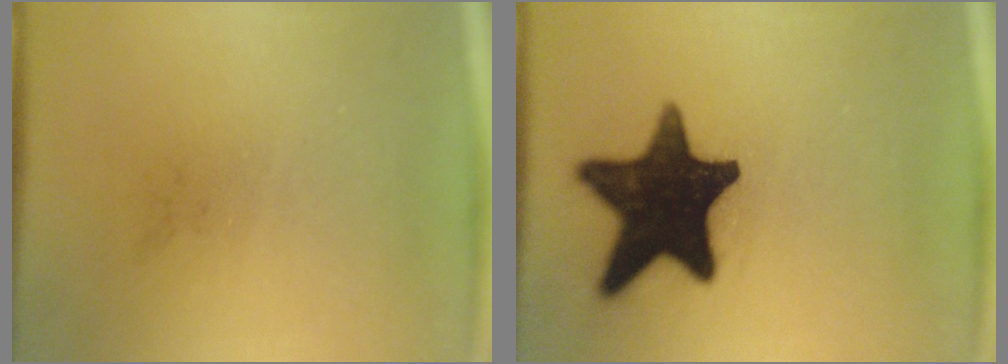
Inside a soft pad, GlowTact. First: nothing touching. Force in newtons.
{"total": 17.2}